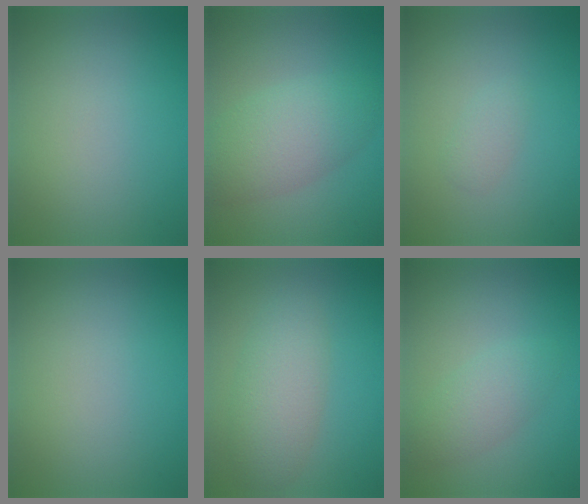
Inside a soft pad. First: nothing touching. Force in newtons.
{"total": 5.1, "press": 5.1, "slide": 0.3}
{"total": 1.1, "press": 1.1, "slide": 0.1}
{"total": 0.0}
{"total": 4.2, "press": 4.2, "slide": 0.2}
{"total": 2.5, "press": 2.5, "slide": 0.1}